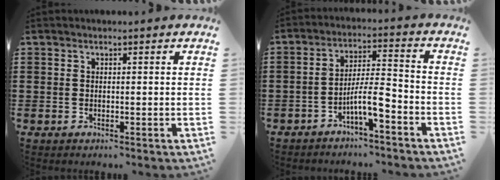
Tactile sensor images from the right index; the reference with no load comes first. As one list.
[{"total": 6.8, "force": [-3.9, 1.3, 5.4], "torque": [-0.107, 0.002, -0.075]}]